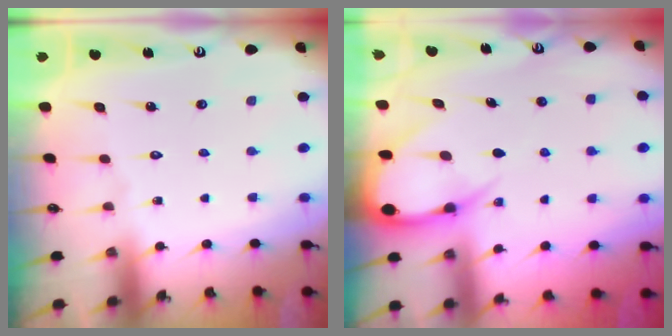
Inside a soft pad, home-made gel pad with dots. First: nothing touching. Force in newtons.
{"total": 8.1, "press": 8.0, "slide": 0.9}